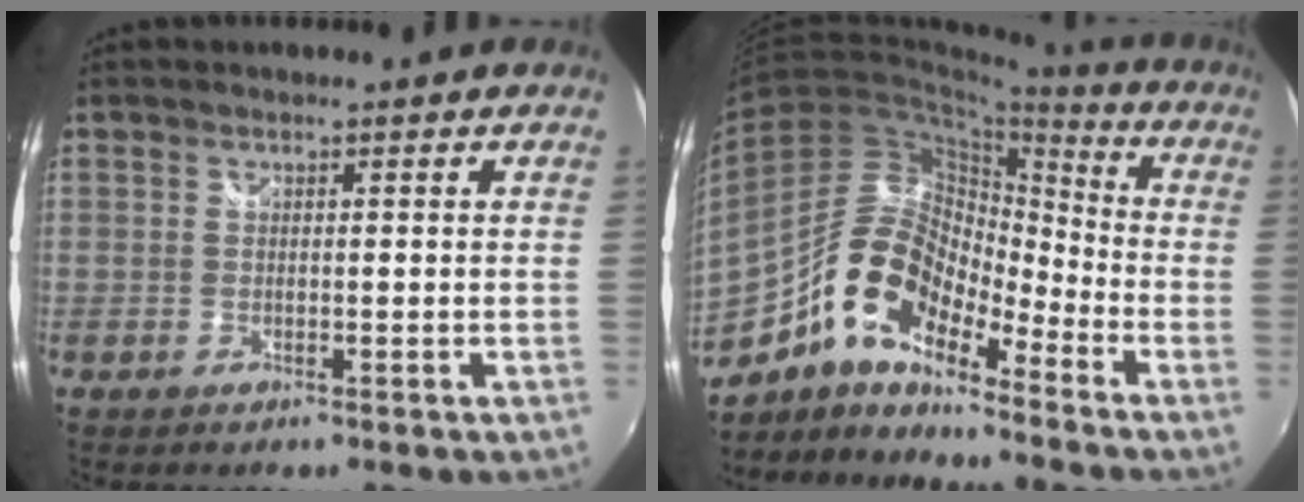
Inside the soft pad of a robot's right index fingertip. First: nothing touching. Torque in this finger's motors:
{"motor_torque": [0.86, -0.81, 0.29, 0.05]}